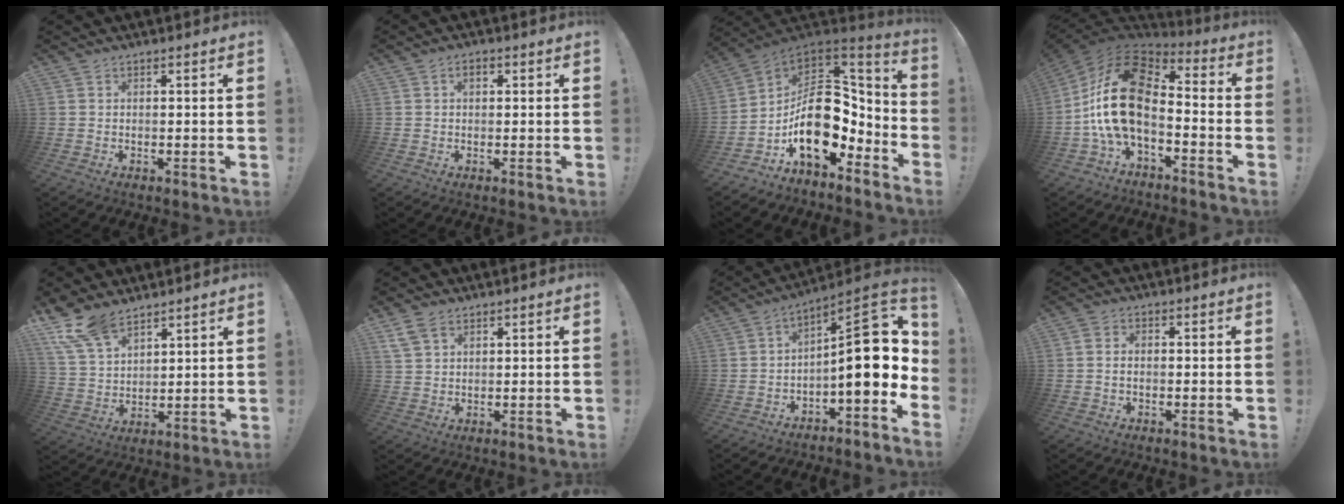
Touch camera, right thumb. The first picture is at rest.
{"total": 1.9, "force": [0.4, 1.3, 1.4], "torque": [-0.026, 0.006, 0.004]}
{"total": 22.3, "force": [-2.5, 14.6, 16.8], "torque": [-0.260, 0.001, -0.021]}
{"total": 18.8, "force": [-0.9, 10.6, 15.6], "torque": [-0.311, 0.006, -0.011]}
{"total": 12.6, "force": [9.3, 6.3, 5.8], "torque": [-0.117, -0.049, 0.181]}
{"total": 6.1, "force": [4.0, 3.7, 2.8], "torque": [-0.050, -0.011, 0.080]}
{"total": 16.3, "force": [0.0, 5.9, 15.2], "torque": [-0.202, 0.000, 0.006]}
{"total": 2.1, "force": [-0.4, 1.6, 1.4], "torque": [-0.020, 0.006, -0.008]}